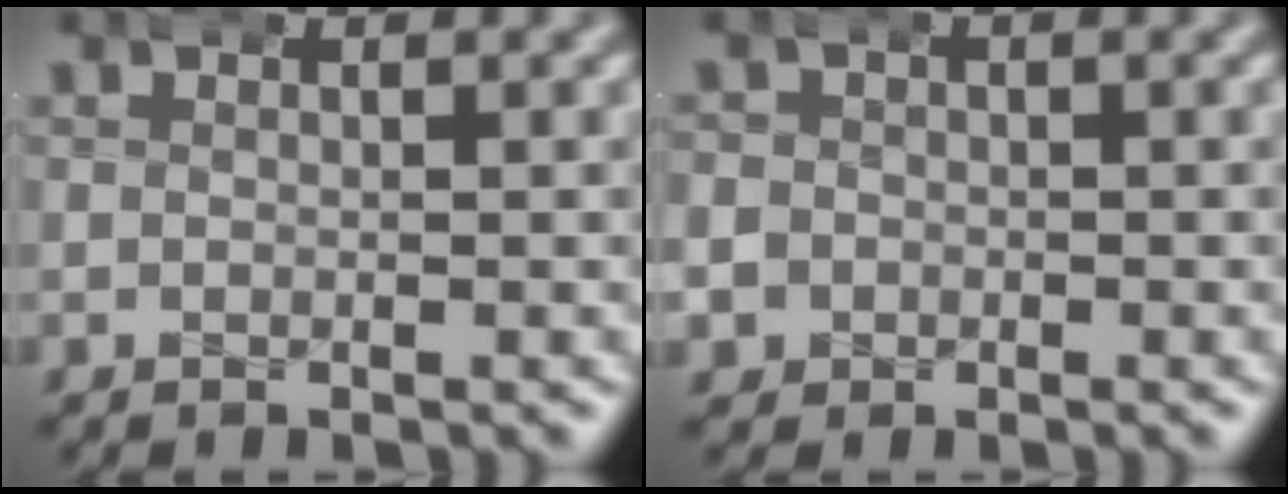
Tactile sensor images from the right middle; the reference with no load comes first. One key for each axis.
{"total": 3.3, "fx": -0.7, "fy": 3.2, "fz": 0.4, "tx": -0.026, "ty": -0.004, "tz": -0.016}